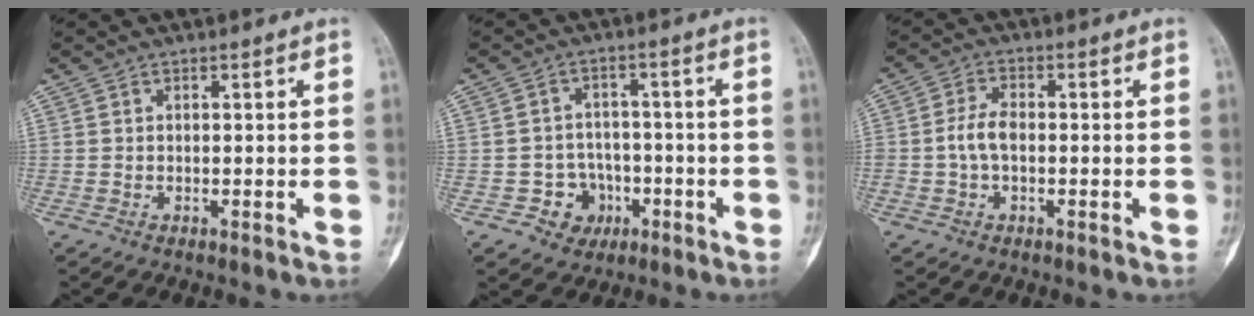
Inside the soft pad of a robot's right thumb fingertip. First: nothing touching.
{"total": 6.3, "force": [-2.5, 5.6, 1.4], "torque": [0.018, 0.024, -0.032]}
{"total": 4.6, "force": [-0.6, 2.7, 3.7], "torque": [-0.076, 0.014, -0.016]}